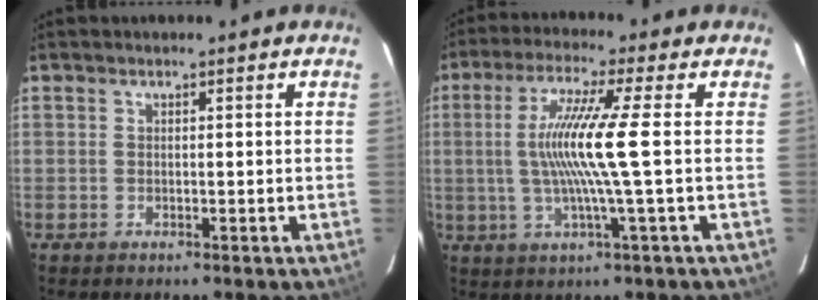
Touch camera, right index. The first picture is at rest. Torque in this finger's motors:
{"motor_torque": [1.41, 0.06, 0.88, 0.21]}